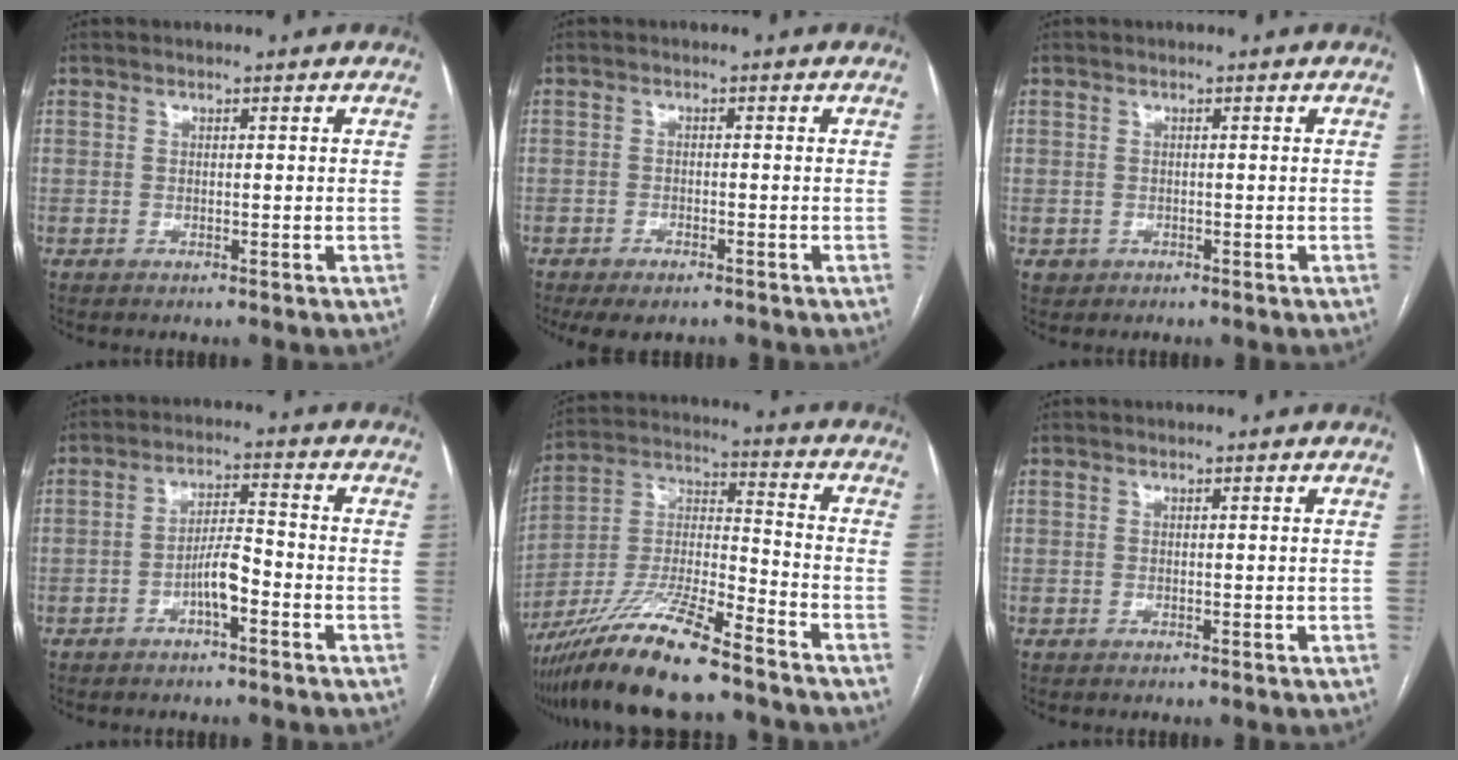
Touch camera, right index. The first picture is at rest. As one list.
[{"total": 4.1, "force": [-3.1, 1.6, 2.2], "torque": [-0.036, -0.006, -0.044]}, {"total": 1.4, "force": [-0.4, 1.3, 0.1], "torque": [-0.002, 0.005, -0.002]}, {"total": 5.1, "force": [-2.4, 1.1, 4.3], "torque": [-0.082, 0.014, -0.042]}, {"total": 16.2, "force": [-12.4, 1.3, 10.3], "torque": [-0.211, -0.017, -0.227]}, {"total": 0.0}]